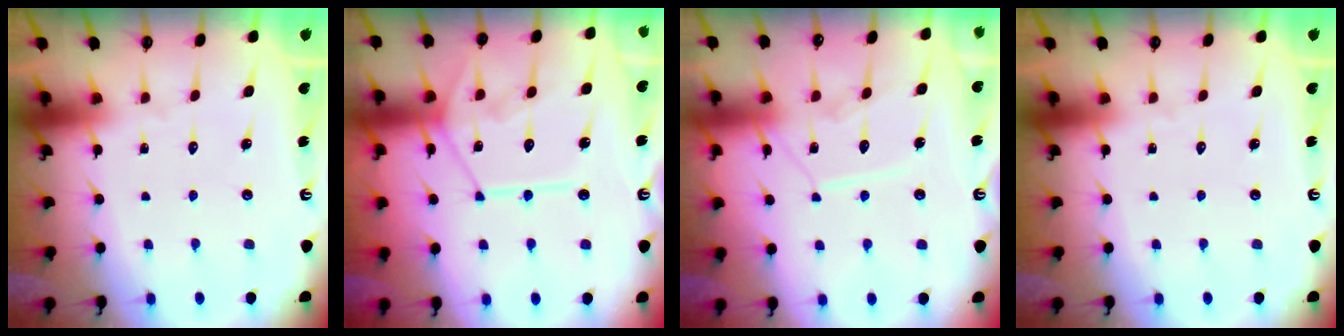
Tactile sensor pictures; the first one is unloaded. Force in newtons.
{"total": 14.2, "press": 14.1, "slide": 1.6}
{"total": 11.1, "press": 11.0, "slide": 0.9}
{"total": 0.0}